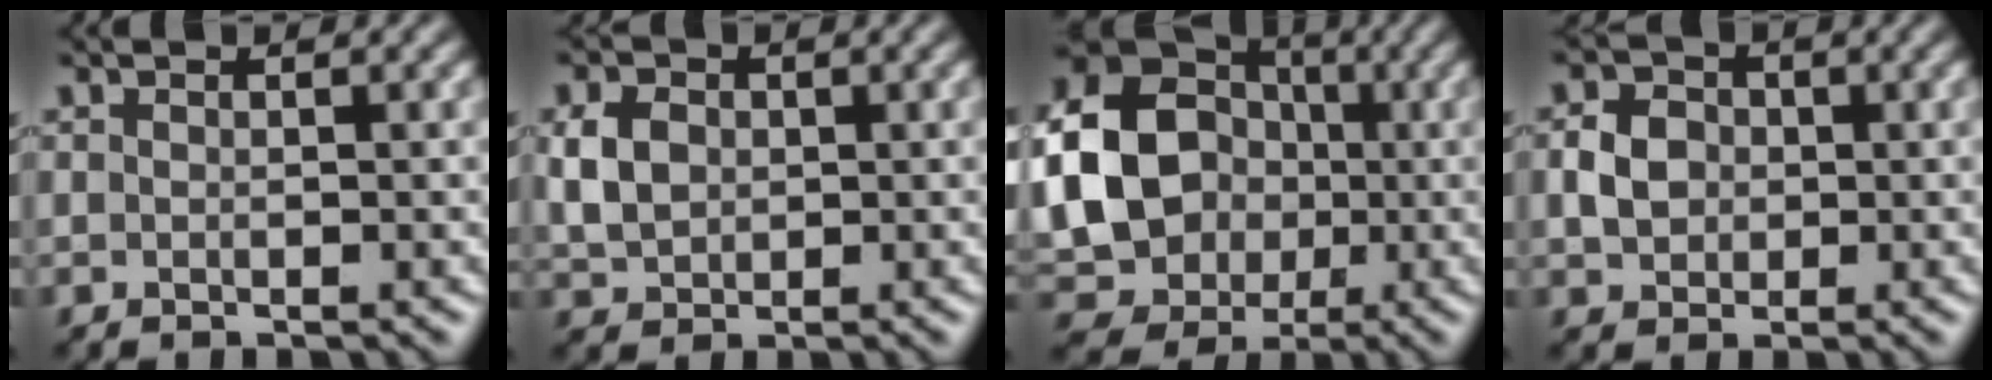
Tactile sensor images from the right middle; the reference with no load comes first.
{"total": 3.3, "force": [0.4, 2.7, 1.9], "torque": [-0.050, 0.003, 0.006]}
{"total": 17.9, "force": [0.3, 16.1, 7.9], "torque": [-0.220, 0.020, -0.033]}
{"total": 2.8, "force": [0.0, 2.4, 1.4], "torque": [-0.029, 0.003, -0.001]}